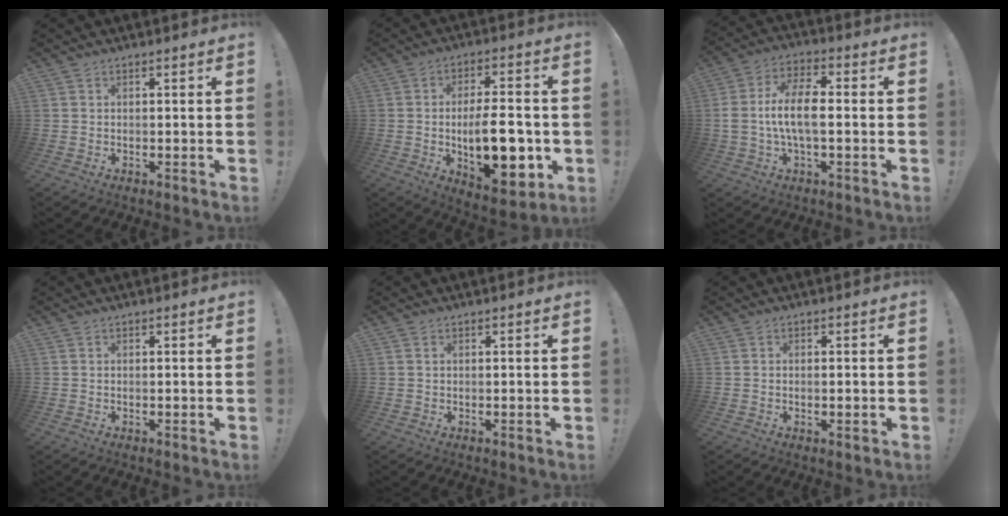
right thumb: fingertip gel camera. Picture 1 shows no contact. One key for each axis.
{"total": 18.5, "fx": -3.6, "fy": 8.5, "fz": 16.0, "tx": -0.242, "ty": 0.004, "tz": -0.051}
{"total": 12.1, "fx": -1.0, "fy": 5.5, "fz": 10.7, "tx": -0.217, "ty": 0.012, "tz": -0.017}
{"total": 0.0}
{"total": 0.6, "fx": 0.3, "fy": 0.3, "fz": 0.4, "tx": -0.005, "ty": 0.000, "tz": 0.005}
{"total": 0.8, "fx": -0.1, "fy": 0.3, "fz": 0.8, "tx": -0.005, "ty": -0.004, "tz": -0.004}